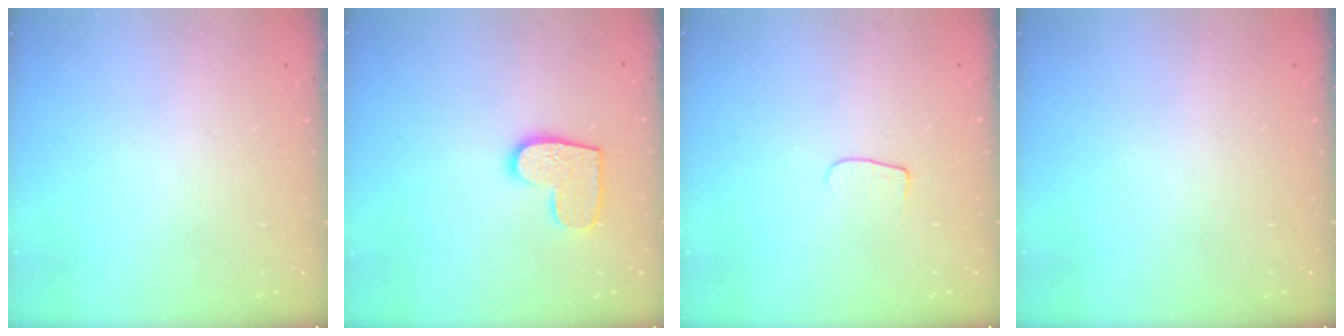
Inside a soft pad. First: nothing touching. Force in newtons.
{"total": 10.5, "press": 10.5, "slide": 0.6}
{"total": 3.8, "press": 3.8, "slide": 0.5}
{"total": 0.0}